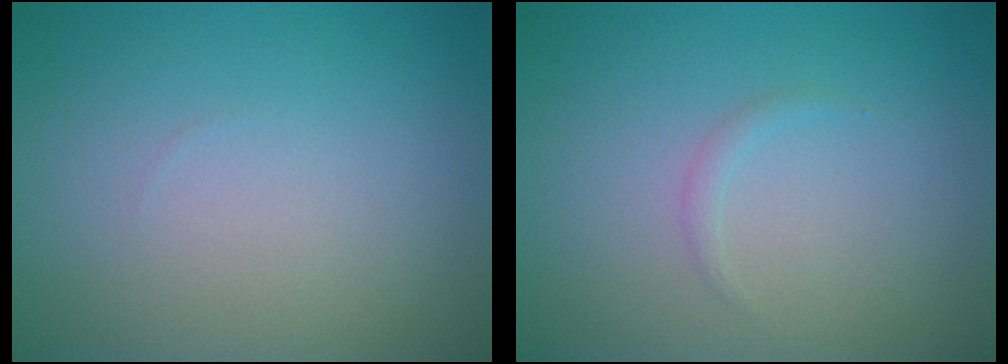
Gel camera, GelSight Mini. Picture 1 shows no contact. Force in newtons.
{"total": 0.7, "press": 0.7, "slide": 0.1}